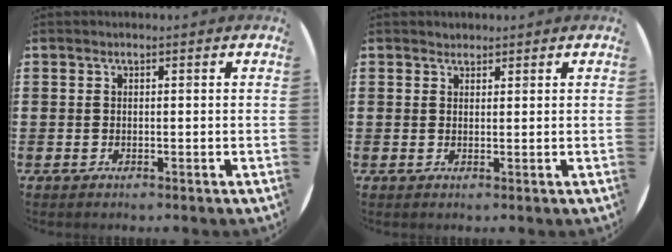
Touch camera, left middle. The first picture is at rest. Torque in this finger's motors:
{"motor_torque": [0.05, -0.01, -0.01, 0.00]}